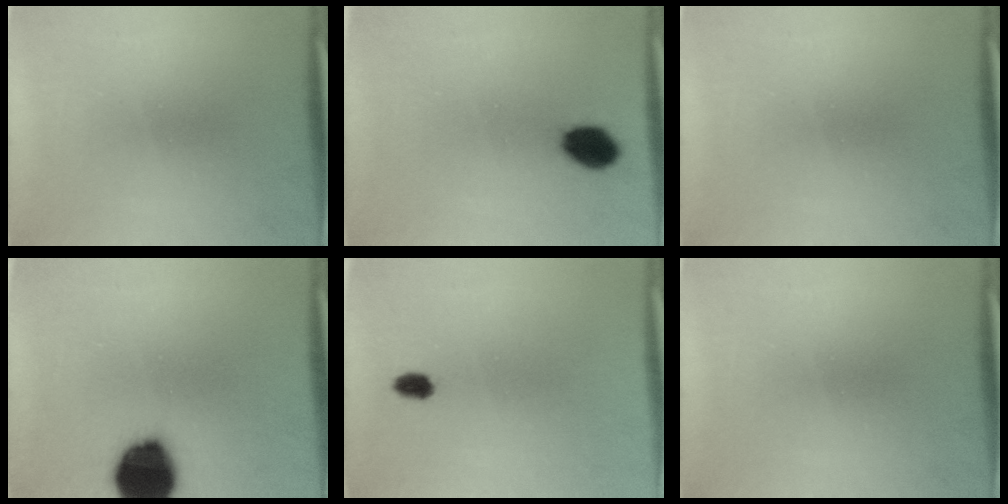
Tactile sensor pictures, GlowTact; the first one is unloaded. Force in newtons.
{"total": 6.3}
{"total": 0.0}
{"total": 17.1}
{"total": 2.2}
{"total": 0.0}